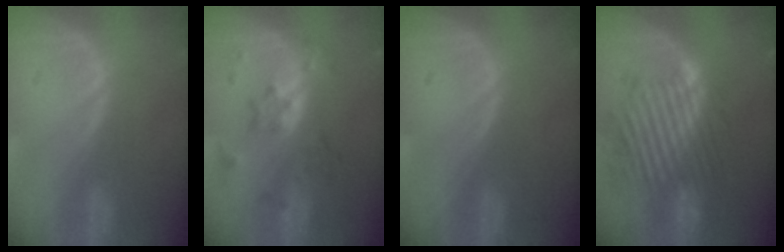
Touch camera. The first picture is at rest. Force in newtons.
{"total": 6.7, "press": 6.6, "slide": 1.1}
{"total": 0.0}
{"total": 11.1, "press": 10.3, "slide": 4.0}